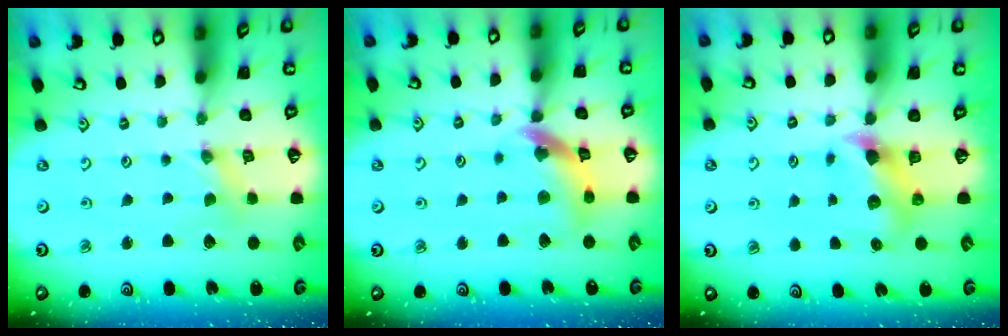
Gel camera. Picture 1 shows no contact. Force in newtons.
{"total": 12.7, "press": 12.6, "slide": 1.6}
{"total": 6.0, "press": 6.0, "slide": 0.6}